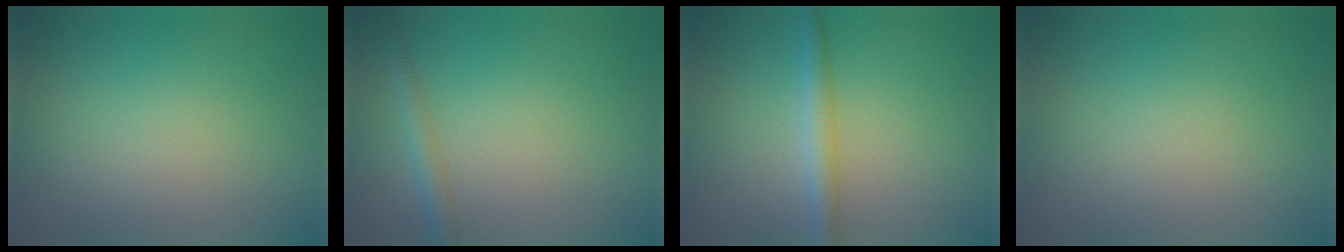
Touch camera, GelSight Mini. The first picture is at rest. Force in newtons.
{"total": 1.8, "press": 1.8, "slide": 0.1}
{"total": 2.3, "press": 2.3, "slide": 0.1}
{"total": 0.0}